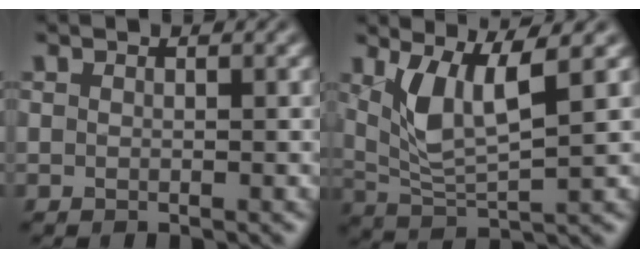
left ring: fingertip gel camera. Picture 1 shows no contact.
{"total": 5.4, "force": [1.9, 1.7, 4.8], "torque": [-0.108, -0.008, 0.046]}